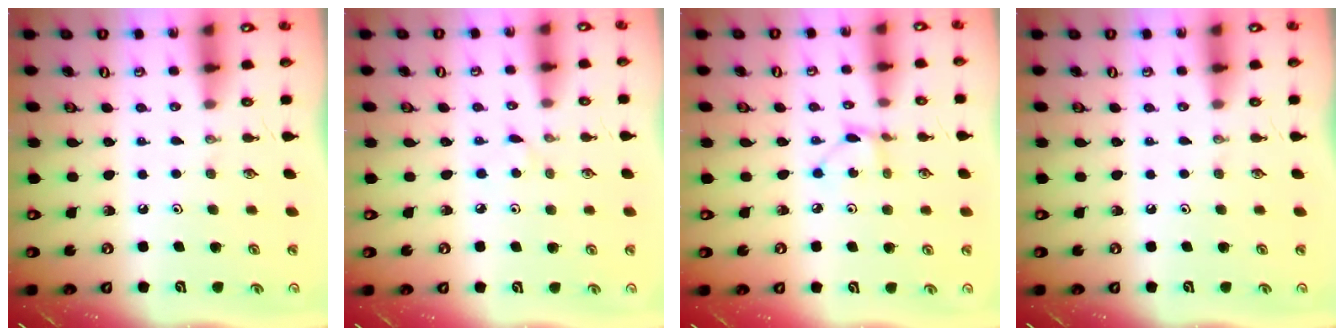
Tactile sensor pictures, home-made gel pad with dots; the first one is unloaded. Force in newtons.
{"total": 2.9, "press": 2.9, "slide": 0.3}
{"total": 2.2, "press": 2.2, "slide": 0.1}
{"total": 0.0}